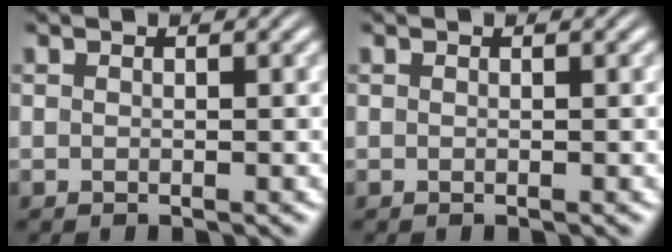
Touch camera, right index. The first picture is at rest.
{"total": 0.0}